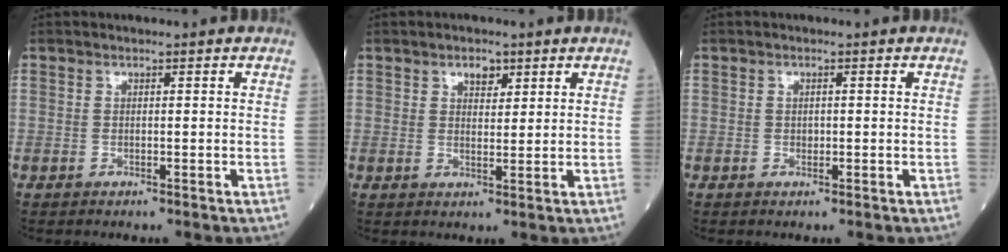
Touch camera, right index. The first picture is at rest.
{"total": 3.2, "force": [1.9, 1.7, 1.8], "torque": [-0.035, 0.000, 0.036]}
{"total": 0.7, "force": [0.1, 0.5, 0.5], "torque": [-0.012, 0.001, 0.004]}